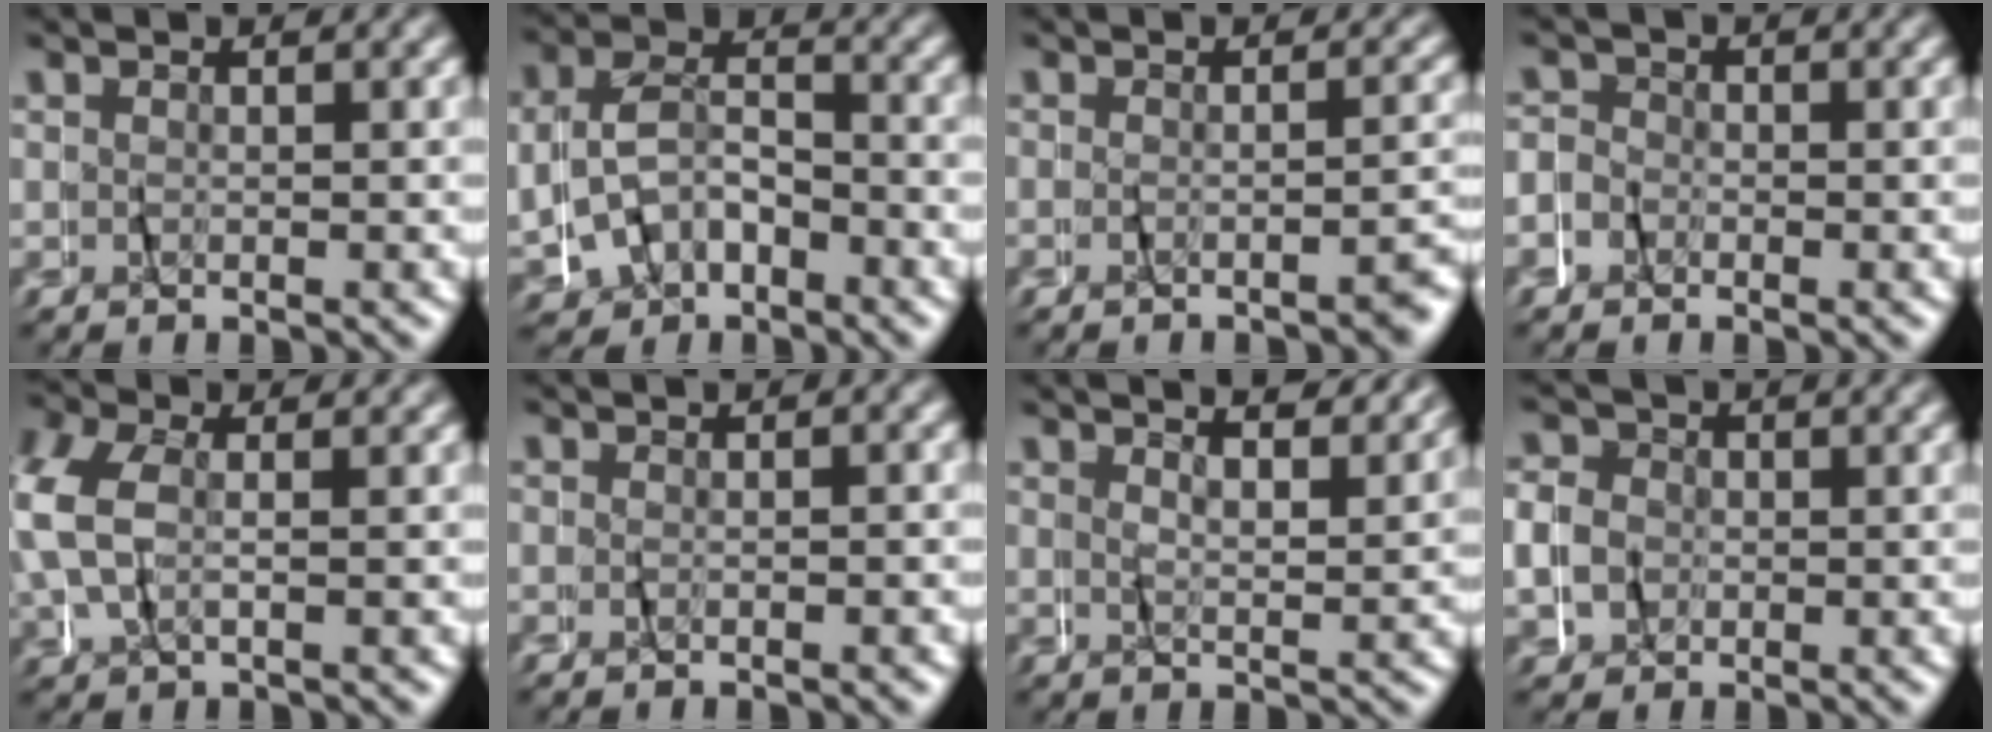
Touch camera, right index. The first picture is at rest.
{"total": 6.5, "force": [-2.0, 5.5, 2.8], "torque": [-0.077, -0.013, -0.038]}
{"total": 2.4, "force": [-2.2, -0.6, 0.7], "torque": [-0.005, 0.006, -0.040]}
{"total": 3.2, "force": [-0.5, 3.1, 0.4], "torque": [-0.006, 0.019, -0.031]}
{"total": 4.9, "force": [-0.2, 3.7, 3.3], "torque": [-0.107, -0.008, -0.006]}
{"total": 1.1, "force": [-0.9, -0.4, 0.4], "torque": [-0.010, -0.004, -0.015]}
{"total": 3.1, "force": [2.9, -0.3, 1.1], "torque": [-0.033, 0.004, 0.043]}
{"total": 4.6, "force": [0.0, 4.3, 1.5], "torque": [-0.040, 0.004, -0.007]}